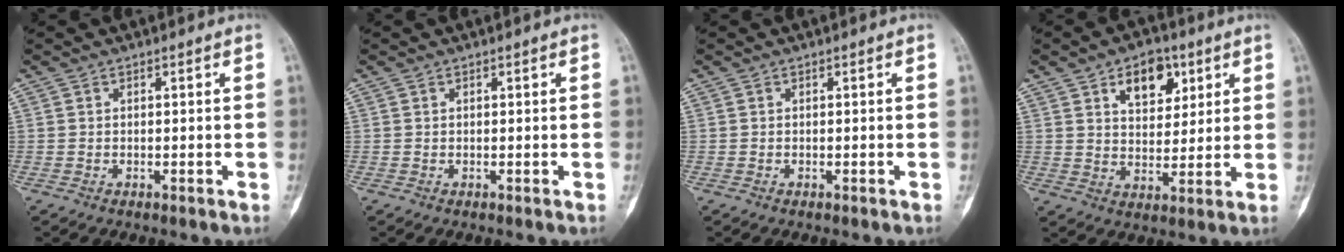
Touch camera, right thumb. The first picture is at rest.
{"total": 0.0}
{"total": 0.0}
{"total": 9.8, "force": [4.6, 6.1, 6.1], "torque": [-0.049, -0.018, 0.070]}